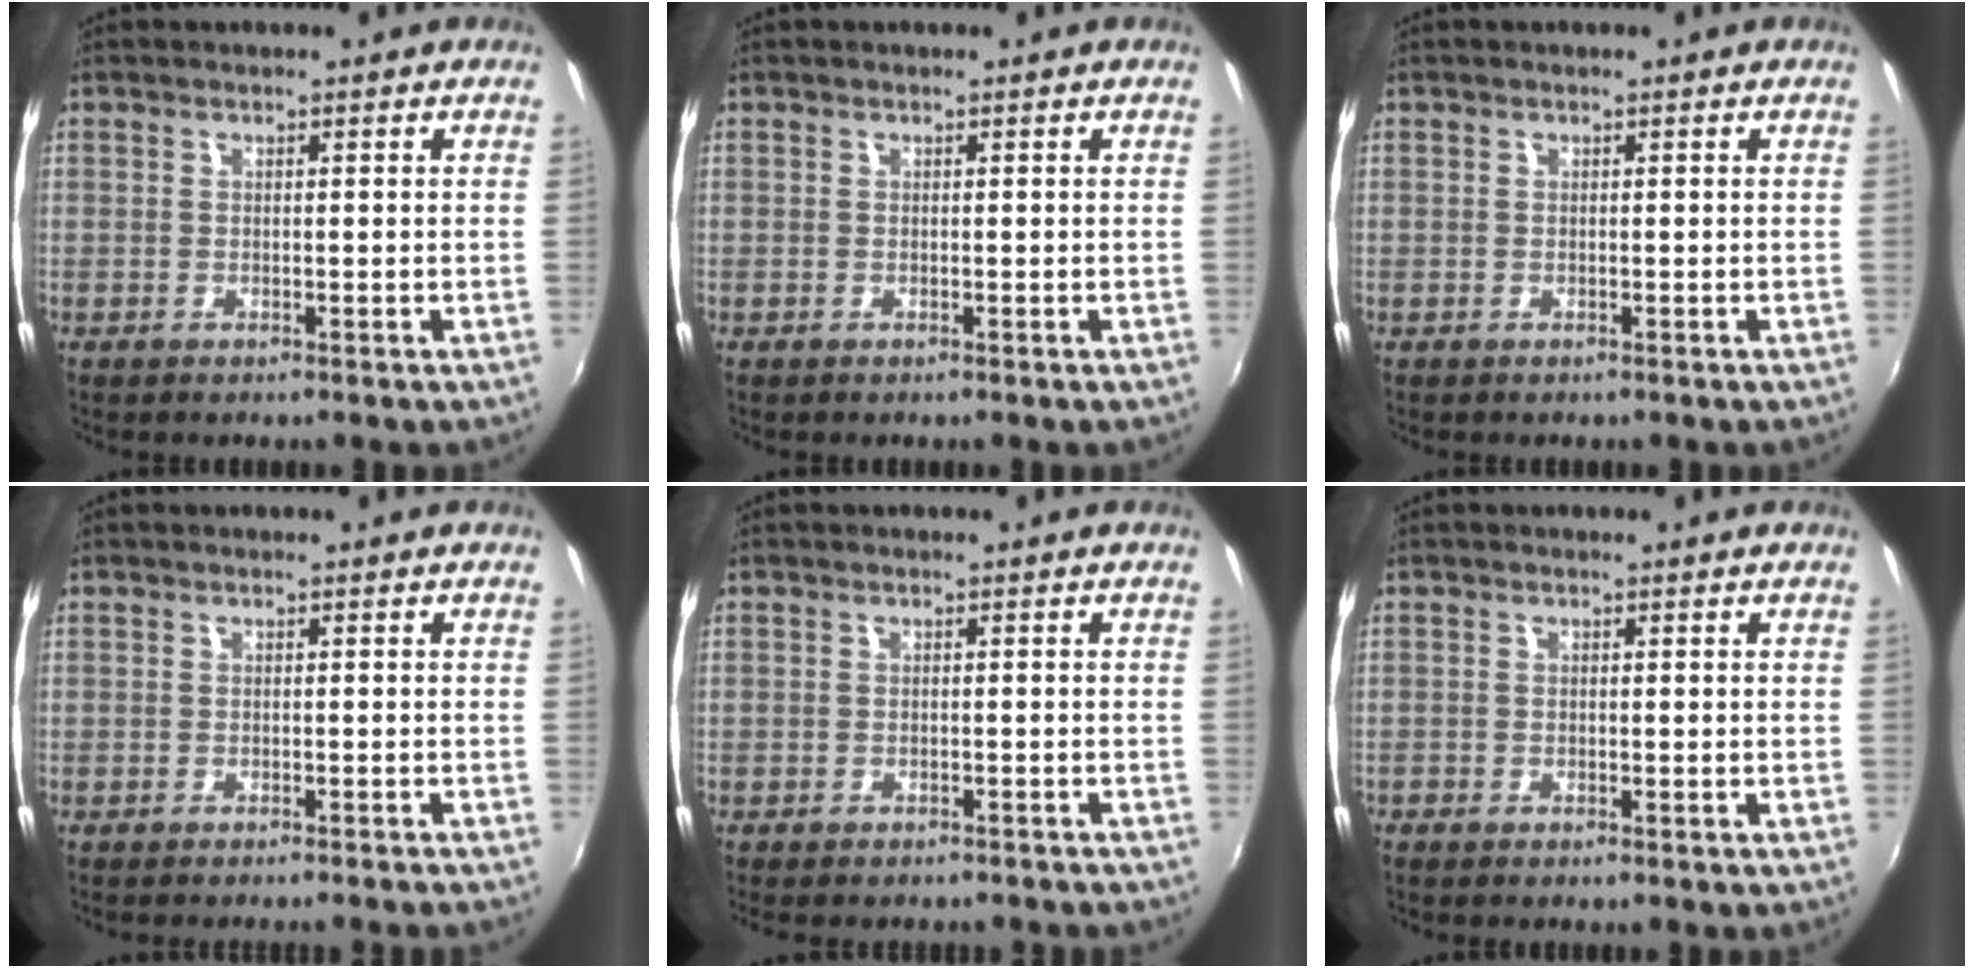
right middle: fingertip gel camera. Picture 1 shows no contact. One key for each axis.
{"total": 0.0}
{"total": 0.0}
{"total": 3.8, "fx": -3.5, "fy": -0.1, "fz": 1.5, "tx": -0.037, "ty": -0.010, "tz": -0.052}
{"total": 6.8, "fx": -6.0, "fy": 1.7, "fz": 2.7, "tx": -0.060, "ty": -0.017, "tz": -0.081}
{"total": 0.9, "fx": -0.9, "fy": 0.3, "fz": 0.2, "tx": -0.007, "ty": -0.004, "tz": -0.020}